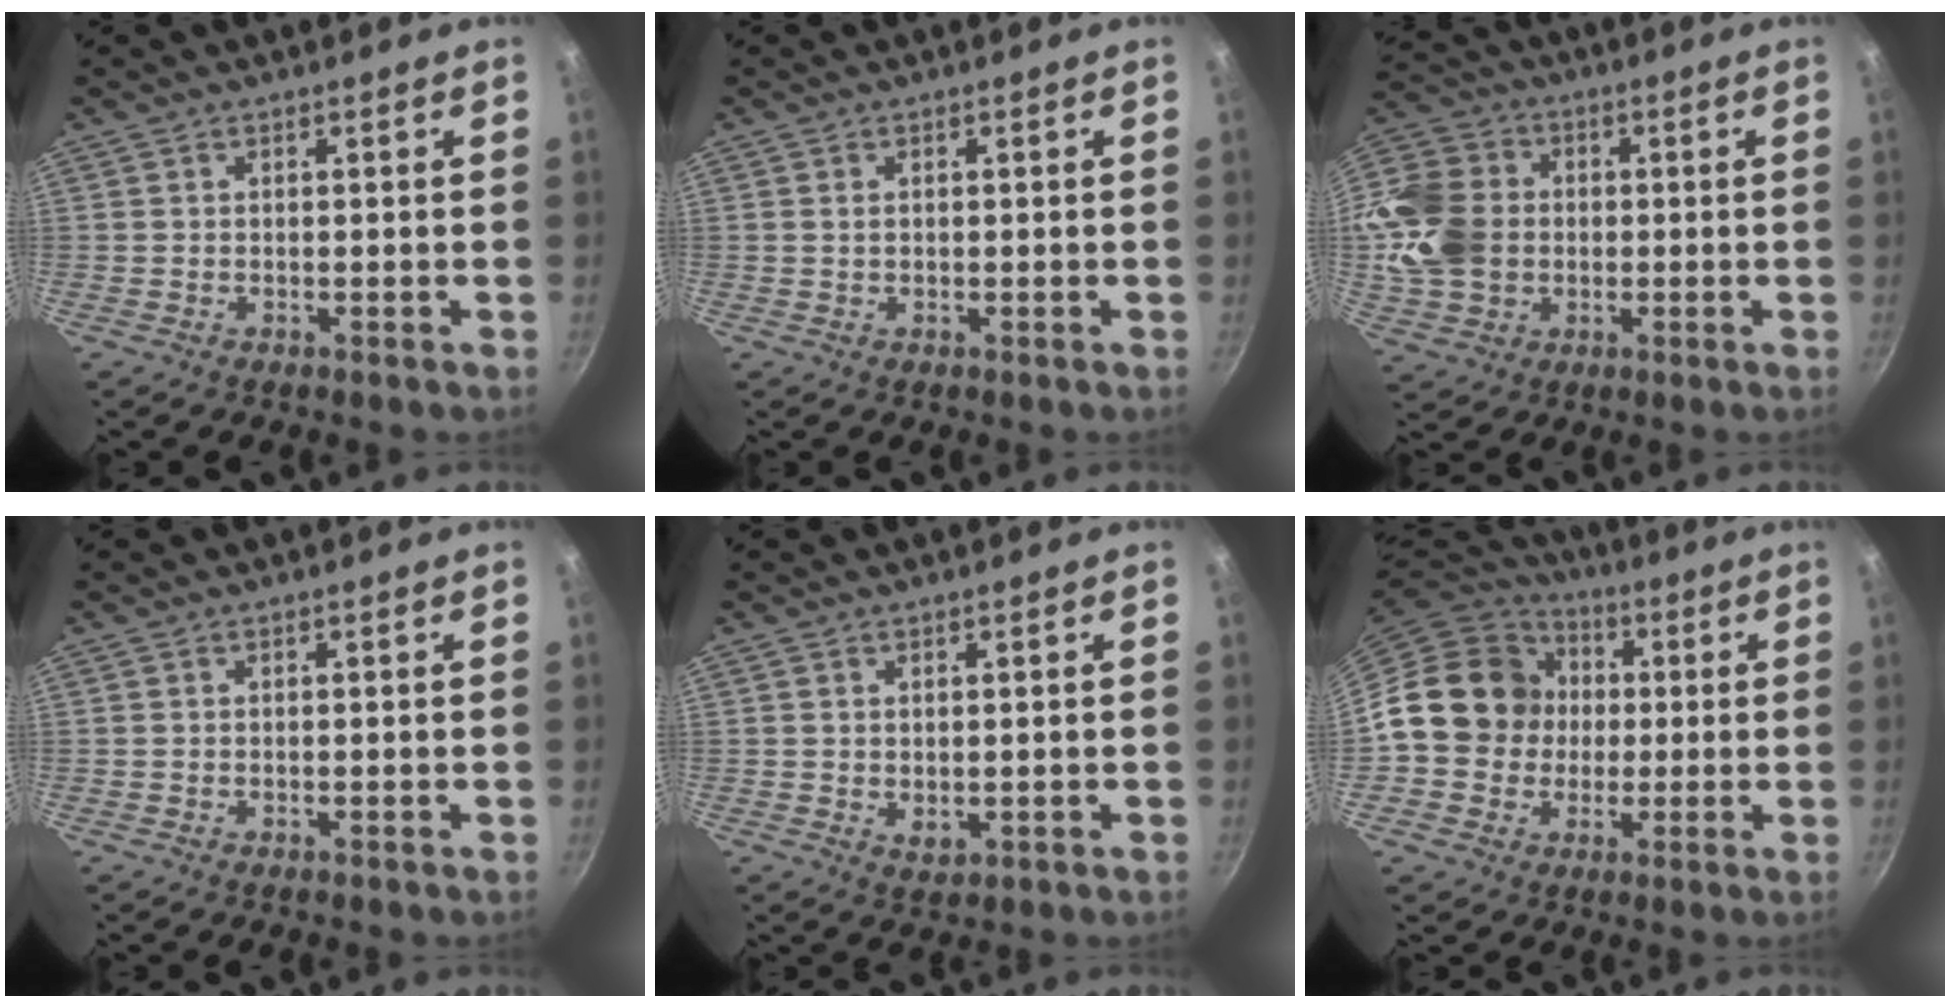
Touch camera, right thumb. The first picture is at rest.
{"total": 0.9, "force": [0.2, 0.6, 0.6], "torque": [-0.009, 0.002, 0.004]}
{"total": 16.0, "force": [0.1, 13.2, 9.1], "torque": [-0.166, 0.019, -0.002]}
{"total": 0.0}
{"total": 2.0, "force": [0.4, 1.3, 1.5], "torque": [-0.021, -0.010, 0.010]}
{"total": 17.0, "force": [0.8, 15.1, 7.9], "torque": [-0.107, 0.031, 0.003]}